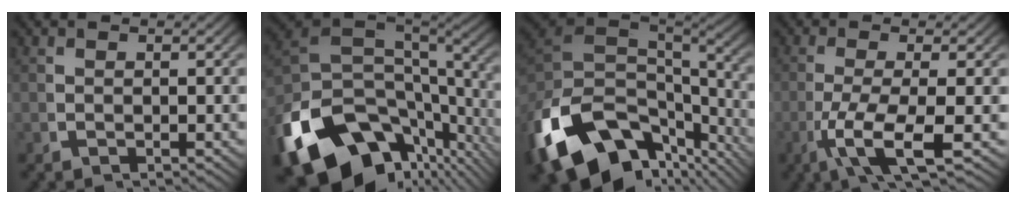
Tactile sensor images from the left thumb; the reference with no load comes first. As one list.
[{"total": 19.9, "force": [-5.9, 13.1, 13.7], "torque": [-0.268, -0.064, -0.065]}, {"total": 18.1, "force": [-5.4, 11.8, 12.6], "torque": [-0.271, -0.063, -0.054]}, {"total": 6.6, "force": [-1.2, 2.4, 6.0], "torque": [-0.140, -0.021, -0.011]}]